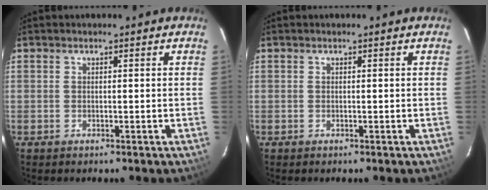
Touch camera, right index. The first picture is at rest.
{"total": 0.0}